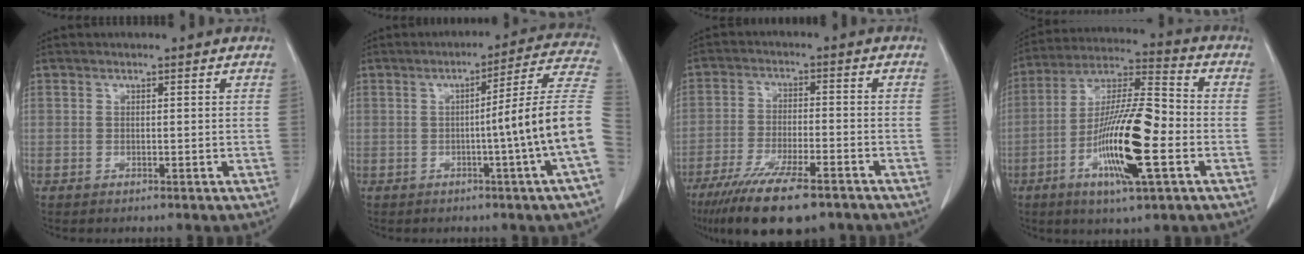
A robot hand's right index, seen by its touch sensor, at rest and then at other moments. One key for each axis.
{"total": 13.0, "fx": -2.3, "fy": -2.9, "fz": 12.5, "tx": -0.150, "ty": 0.008, "tz": -0.039}
{"total": 14.0, "fx": -10.1, "fy": 3.0, "fz": 9.3, "tx": -0.163, "ty": -0.032, "tz": -0.167}
{"total": 16.3, "fx": -4.8, "fy": 2.1, "fz": 15.5, "tx": -0.293, "ty": -0.004, "tz": -0.086}